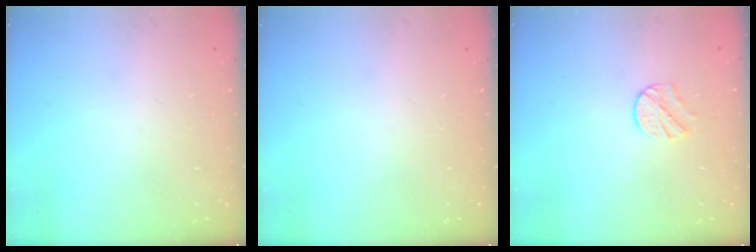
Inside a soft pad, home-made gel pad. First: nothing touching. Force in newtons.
{"total": 0.0}
{"total": 6.4, "press": 6.3, "slide": 0.6}